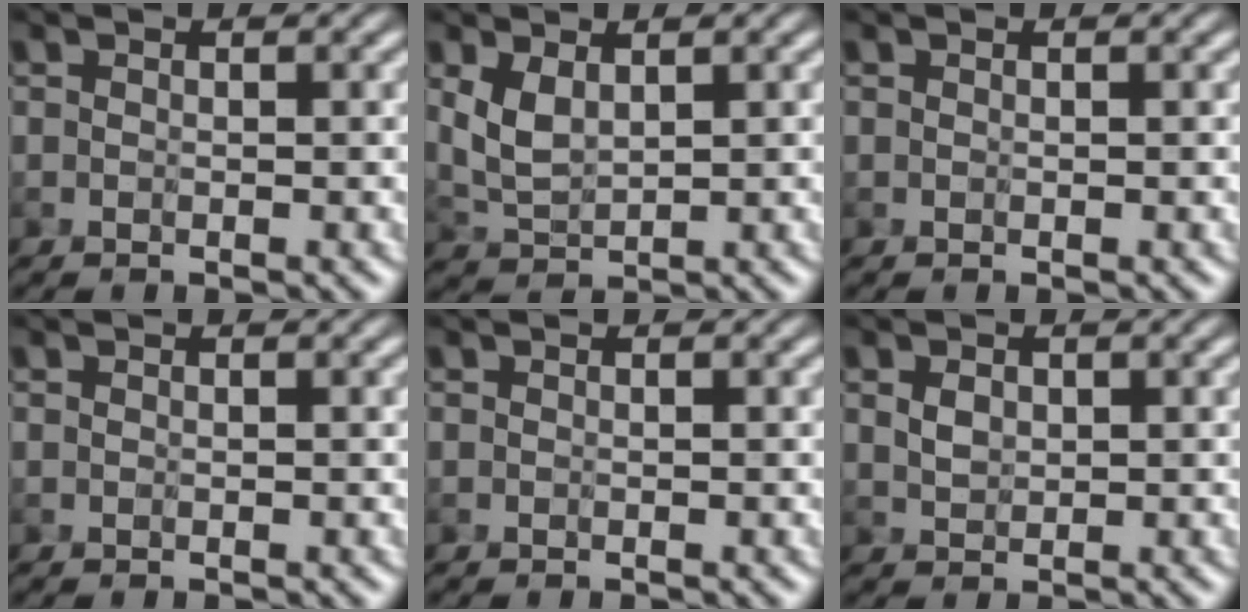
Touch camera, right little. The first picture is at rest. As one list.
[{"total": 3.0, "force": [0.9, 1.7, 2.3], "torque": [-0.058, -0.004, 0.026]}, {"total": 0.0}, {"total": 0.0}, {"total": 0.0}, {"total": 1.5, "force": [0.4, 1.1, 1.0], "torque": [-0.023, 0.000, 0.010]}]